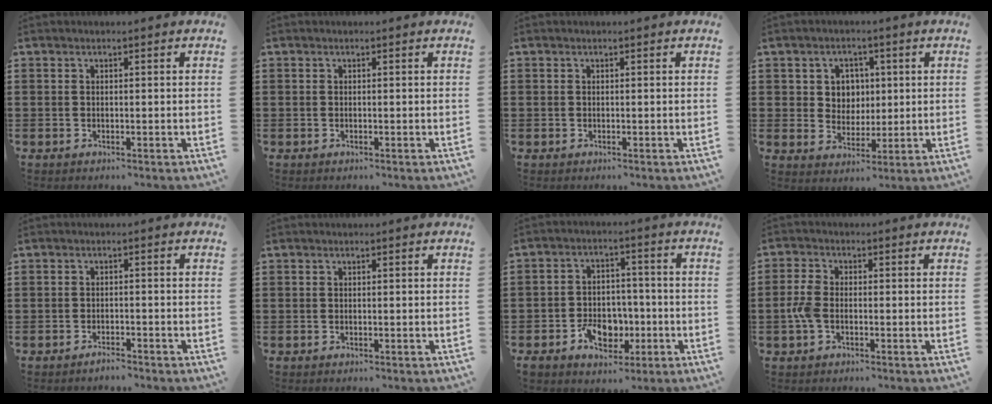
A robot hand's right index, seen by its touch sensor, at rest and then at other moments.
{"total": 0.0}
{"total": 0.0}
{"total": 4.6, "force": [1.2, 4.3, 1.2], "torque": [-0.037, 0.013, 0.018]}
{"total": 1.6, "force": [-1.6, 0.1, 0.2], "torque": [-0.008, 0.000, -0.032]}
{"total": 0.0}
{"total": 7.4, "force": [-2.9, 5.2, 4.4], "torque": [-0.073, 0.017, -0.048]}
{"total": 3.6, "force": [-1.0, 2.0, 2.9], "torque": [-0.081, -0.006, -0.024]}